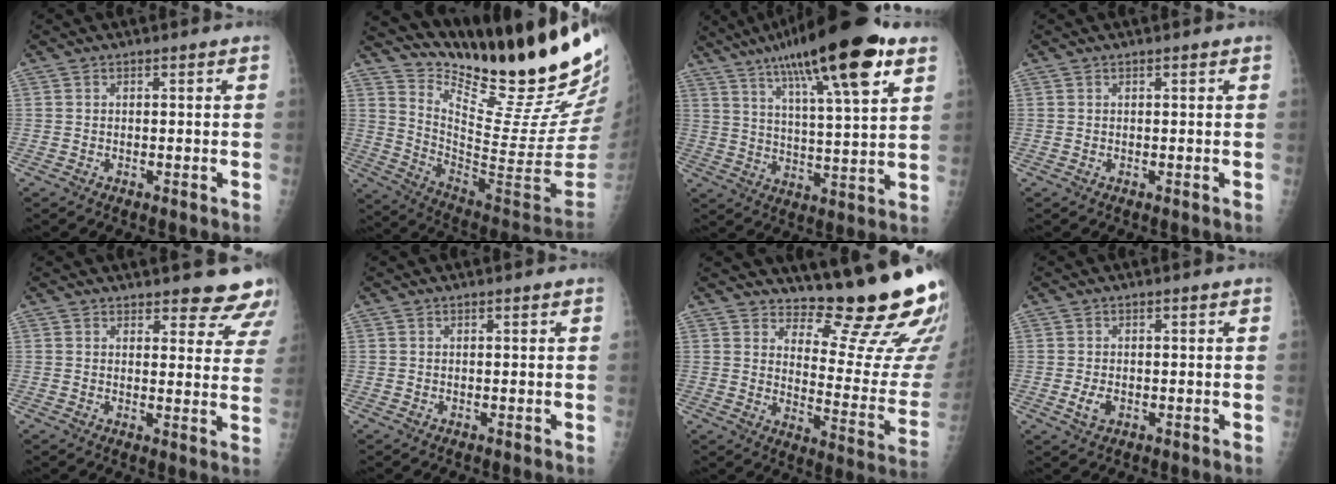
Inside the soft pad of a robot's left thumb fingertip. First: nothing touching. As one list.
[{"total": 27.2, "force": [22.4, 3.9, 15.0], "torque": [-0.198, -0.173, 0.335]}, {"total": 22.6, "force": [13.0, 4.6, 18.0], "torque": [-0.282, -0.026, 0.207]}, {"total": 0.0}, {"total": 10.3, "force": [9.4, 3.2, 2.6], "torque": [0.019, -0.056, 0.089]}, {"total": 0.0}, {"total": 17.7, "force": [15.5, 2.7, 8.2], "torque": [-0.073, -0.173, 0.201]}, {"total": 2.5, "force": [-0.3, 1.6, 1.9], "torque": [-0.035, -0.004, -0.004]}]